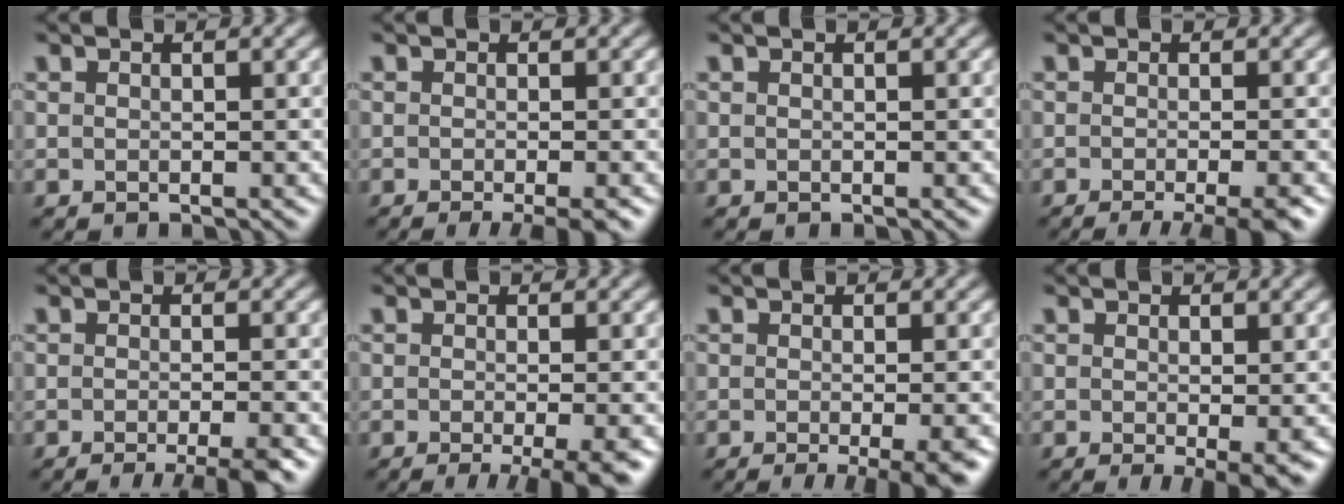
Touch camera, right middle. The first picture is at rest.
{"total": 3.3, "force": [-1.8, 0.6, 2.8], "torque": [-0.030, -0.004, -0.028]}
{"total": 0.0}
{"total": 4.6, "force": [-2.6, 1.0, 3.7], "torque": [-0.036, -0.005, -0.039]}
{"total": 4.2, "force": [-2.5, 0.7, 3.2], "torque": [-0.035, -0.003, -0.042]}
{"total": 5.4, "force": [-2.4, 1.4, 4.7], "torque": [-0.049, -0.010, -0.032]}
{"total": 5.1, "force": [-2.1, 1.4, 4.4], "torque": [-0.045, -0.010, -0.025]}
{"total": 2.6, "force": [-0.7, 0.2, 2.5], "torque": [-0.040, -0.013, -0.008]}